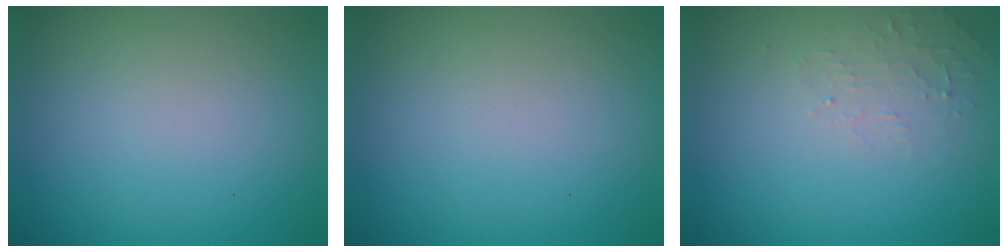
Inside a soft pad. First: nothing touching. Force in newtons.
{"total": 0.0}
{"total": 1.6, "press": 1.5, "slide": 0.3}